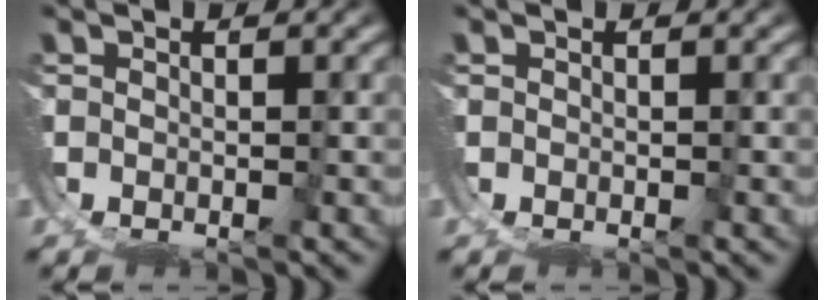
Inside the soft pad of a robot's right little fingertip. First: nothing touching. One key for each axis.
{"total": 0.0}